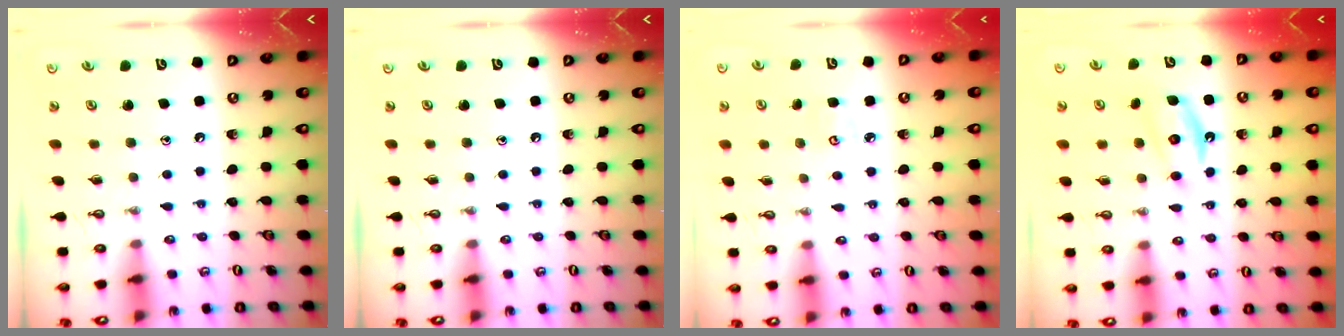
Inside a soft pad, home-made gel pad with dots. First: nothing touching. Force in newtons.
{"total": 0.0}
{"total": 4.0, "press": 4.0, "slide": 0.4}
{"total": 5.6, "press": 5.5, "slide": 0.9}